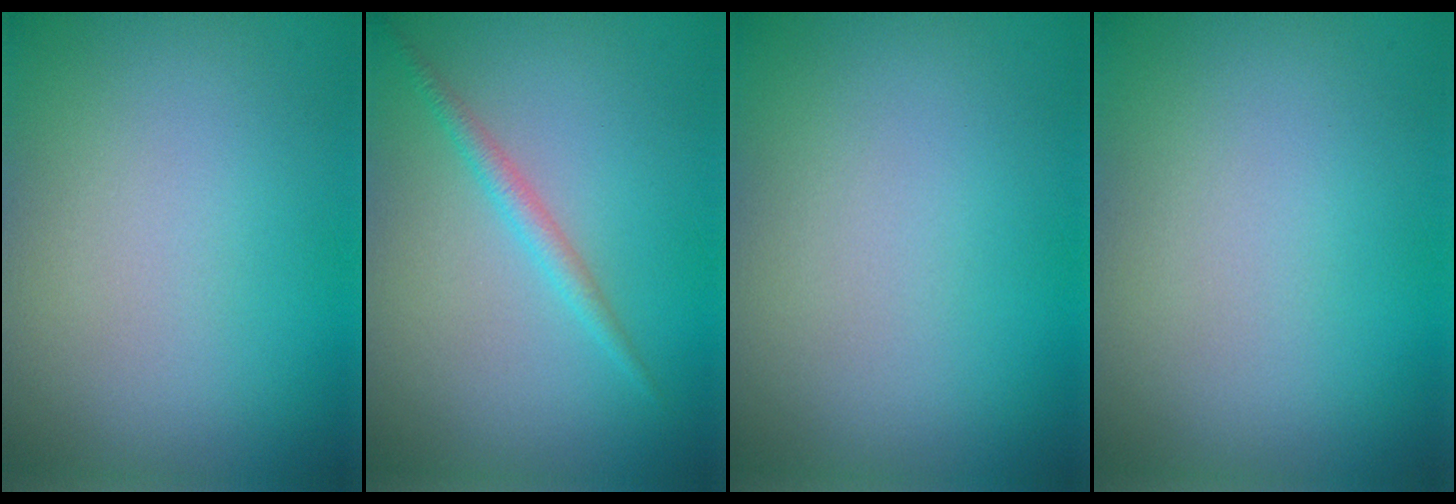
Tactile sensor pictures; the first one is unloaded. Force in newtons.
{"total": 1.6, "press": 1.6, "slide": 0.1}
{"total": 0.0}
{"total": 0.0}